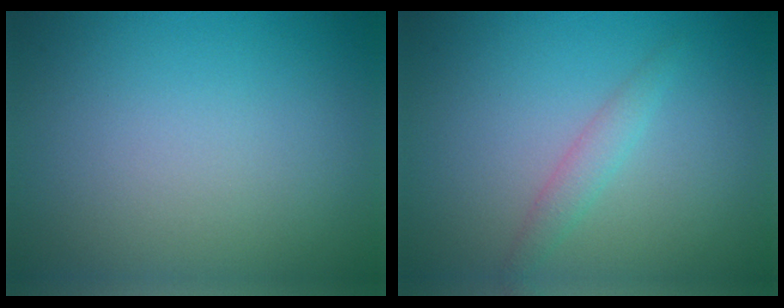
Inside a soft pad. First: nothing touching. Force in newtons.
{"total": 1.5, "press": 1.5, "slide": 0.1}